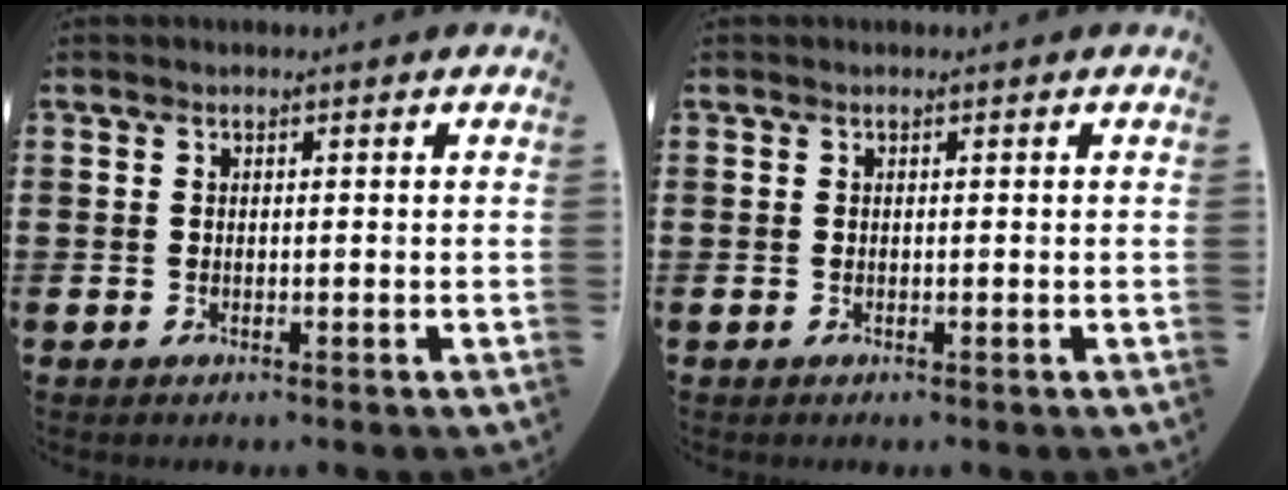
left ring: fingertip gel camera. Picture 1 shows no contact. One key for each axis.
{"total": 0.0}